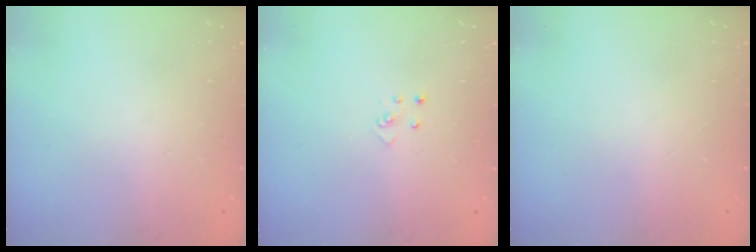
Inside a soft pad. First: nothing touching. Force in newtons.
{"total": 3.4, "press": 3.4, "slide": 0.3}
{"total": 0.0}